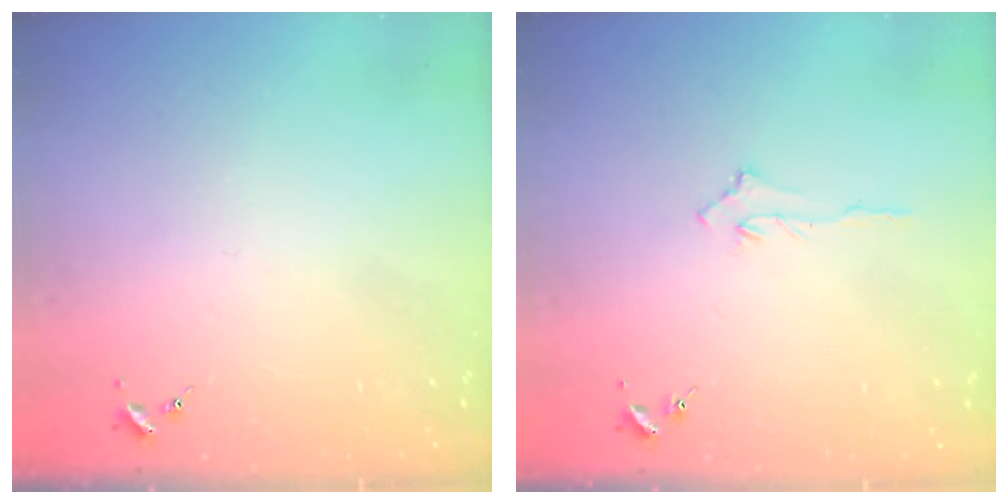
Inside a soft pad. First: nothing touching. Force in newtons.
{"total": 2.9, "press": 2.9, "slide": 0.4}